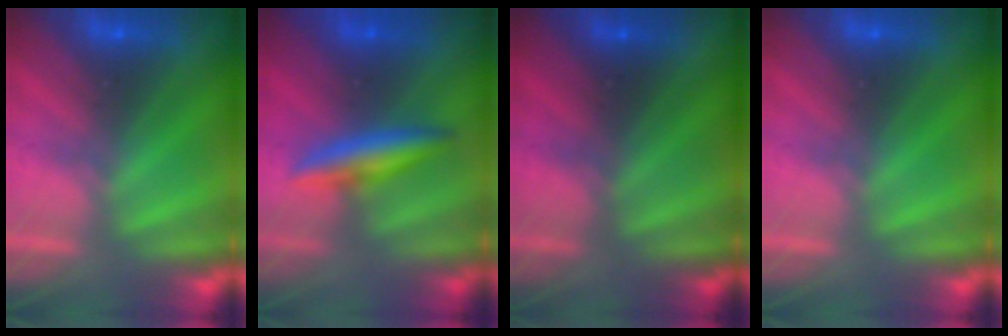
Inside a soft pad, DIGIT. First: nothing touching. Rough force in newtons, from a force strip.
{"total": 2.8}
{"total": 2.0}
{"total": 0.0}